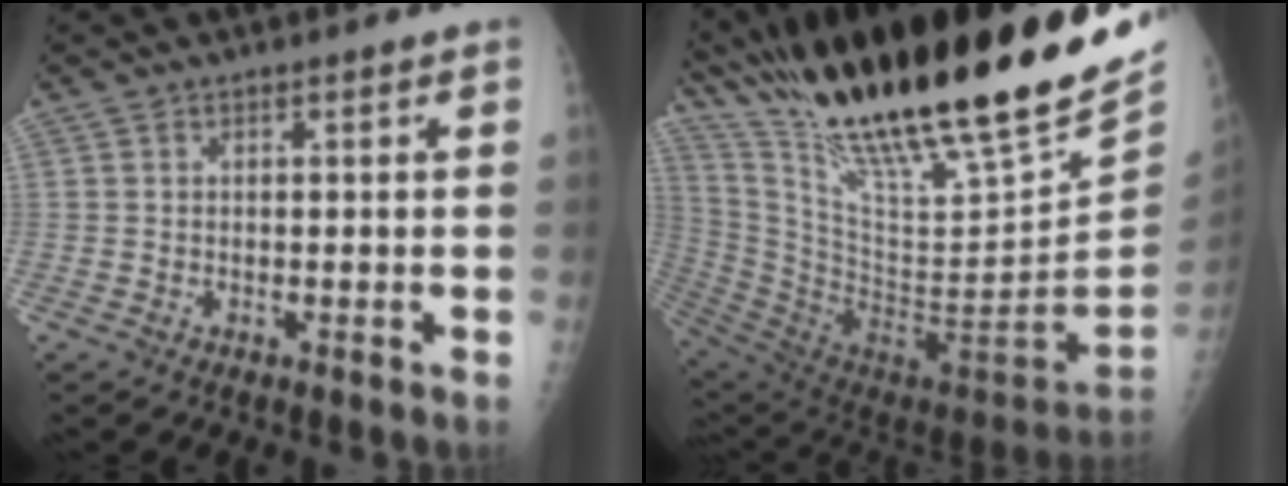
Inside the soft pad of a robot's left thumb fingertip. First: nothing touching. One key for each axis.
{"total": 34.8, "fx": 27.0, "fy": 5.7, "fz": 21.3, "tx": -0.338, "ty": -0.119, "tz": 0.450}